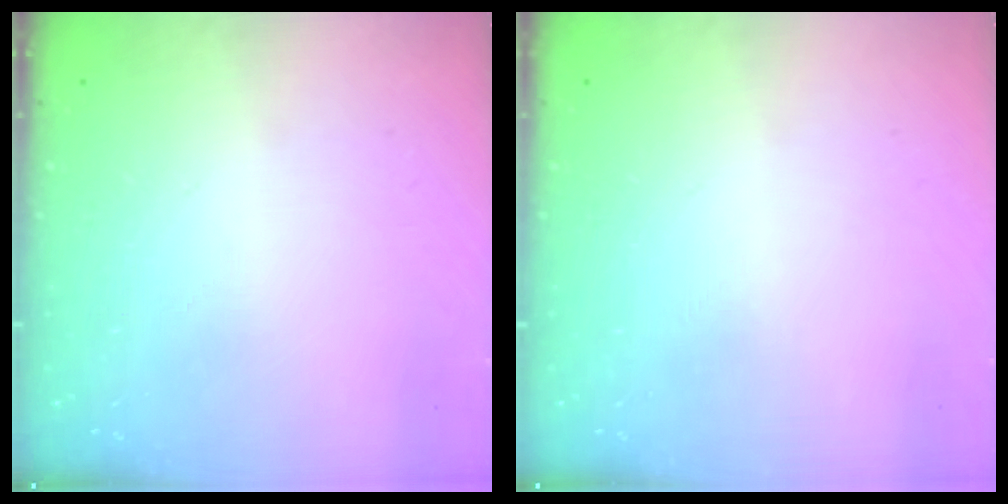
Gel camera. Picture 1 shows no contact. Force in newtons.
{"total": 0.0}